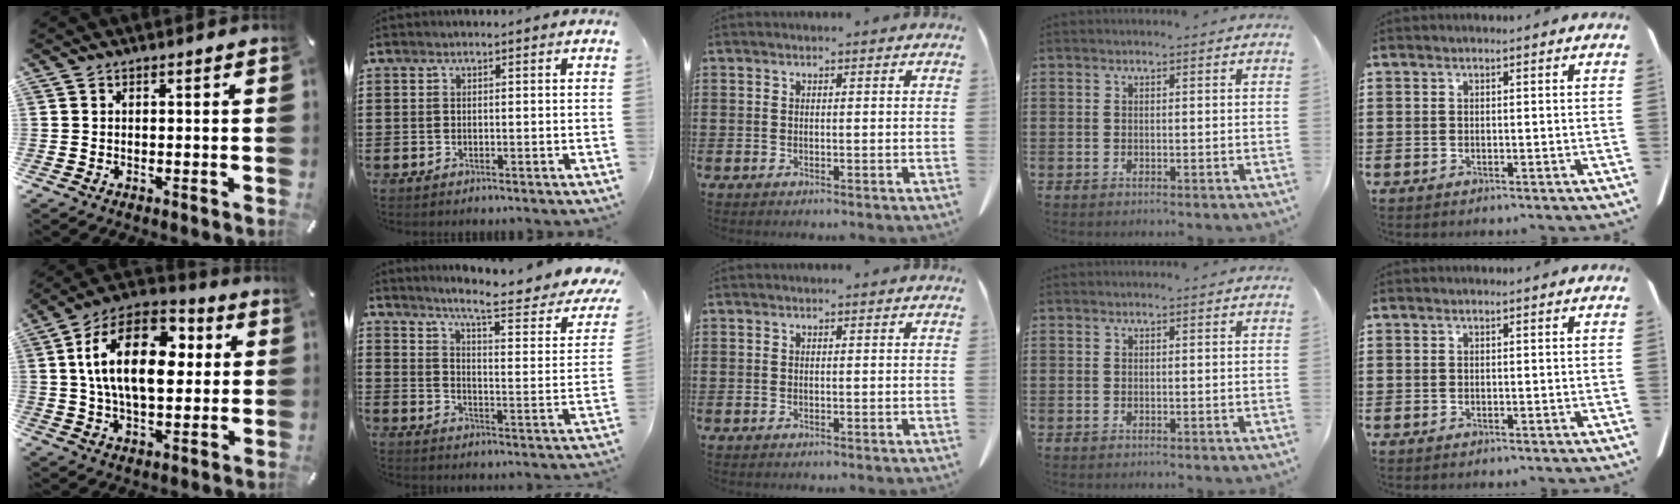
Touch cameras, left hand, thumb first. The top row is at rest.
{"thumb": {"total": 20.0, "force": [4.3, 11.9, 15.4], "torque": [-0.288, -0.006, 0.065]}, "index": {"total": 8.5, "force": [6.7, 0.0, 5.2], "torque": [-0.105, -0.051, 0.101]}}